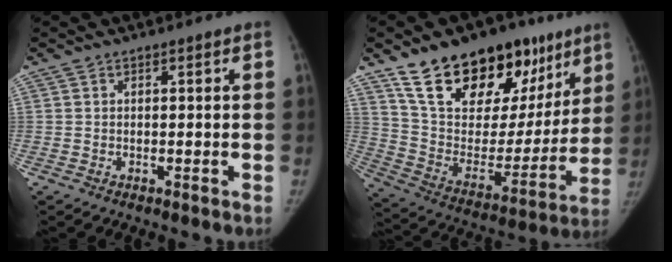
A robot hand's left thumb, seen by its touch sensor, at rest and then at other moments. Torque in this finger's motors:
{"motor_torque": [1.99, 2.03, 1.41, -1.36, 0.47]}